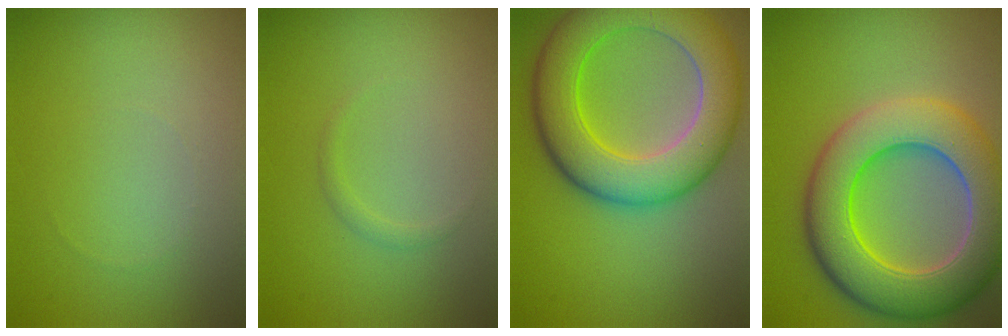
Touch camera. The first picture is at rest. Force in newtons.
{"total": 0.7, "press": 0.7, "slide": 0.0}
{"total": 9.8, "press": 9.8, "slide": 0.1}
{"total": 10.3, "press": 10.3, "slide": 0.9}